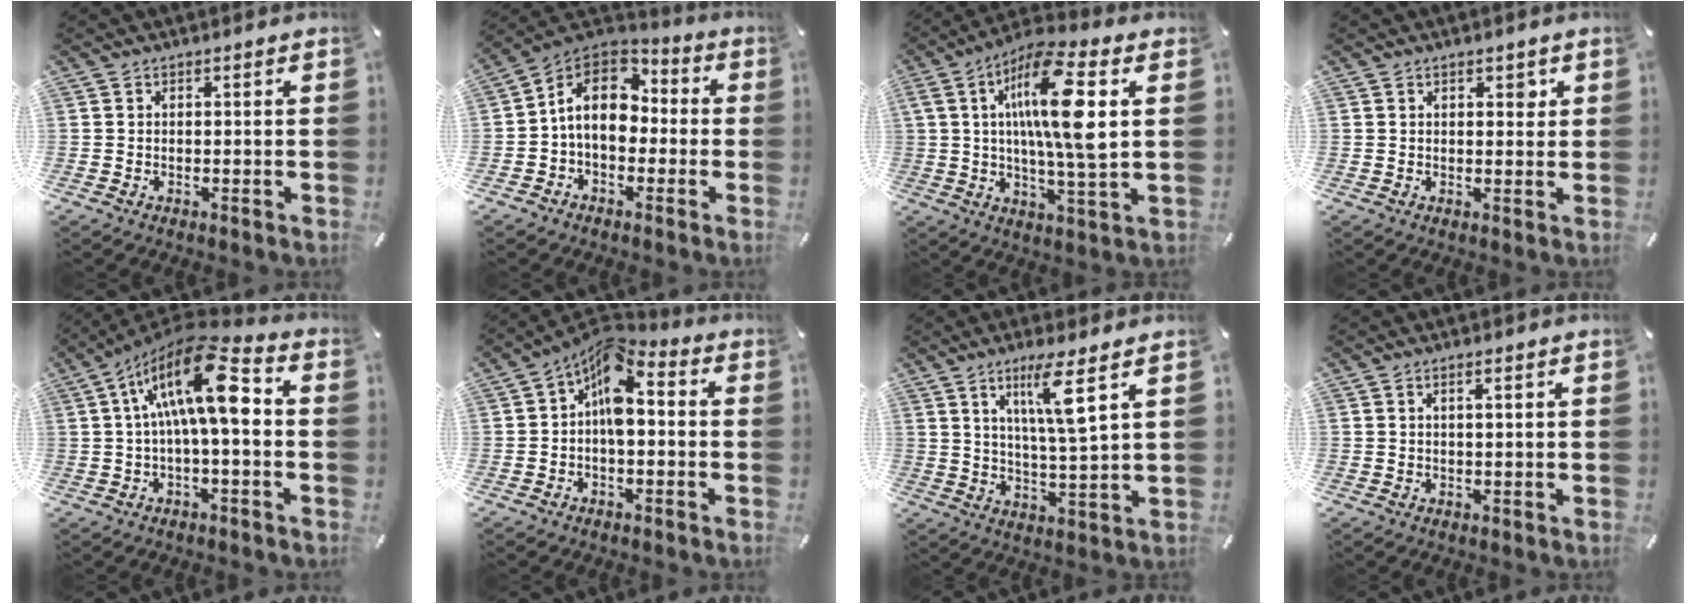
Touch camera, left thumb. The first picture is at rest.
{"total": 11.6, "force": [0.1, 8.7, 7.7], "torque": [-0.146, 0.011, 0.000]}
{"total": 17.3, "force": [4.1, 4.2, 16.2], "torque": [-0.311, -0.007, 0.054]}
{"total": 2.4, "force": [1.1, 1.3, 1.6], "torque": [-0.011, -0.005, 0.012]}
{"total": 18.2, "force": [3.4, 7.0, 16.5], "torque": [-0.283, -0.008, 0.049]}
{"total": 9.3, "force": [1.6, 4.9, 7.7], "torque": [-0.149, -0.027, 0.026]}
{"total": 9.7, "force": [4.9, 1.0, 8.3], "torque": [-0.151, -0.015, 0.078]}
{"total": 1.5, "force": [0.4, 0.1, 1.4], "torque": [-0.028, -0.002, 0.007]}